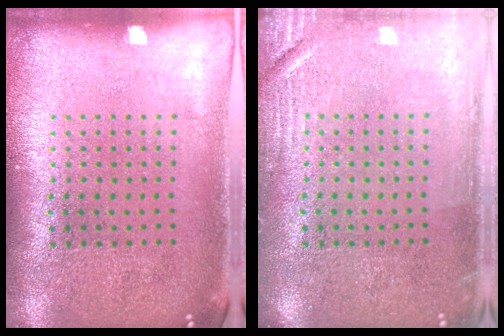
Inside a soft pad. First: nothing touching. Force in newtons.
{"total": 2.5, "press": 2.5, "slide": 0.4}